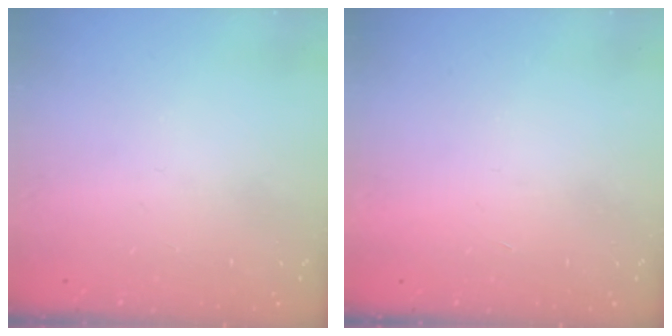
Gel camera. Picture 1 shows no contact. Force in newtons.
{"total": 1.7, "press": 1.7, "slide": 0.1}